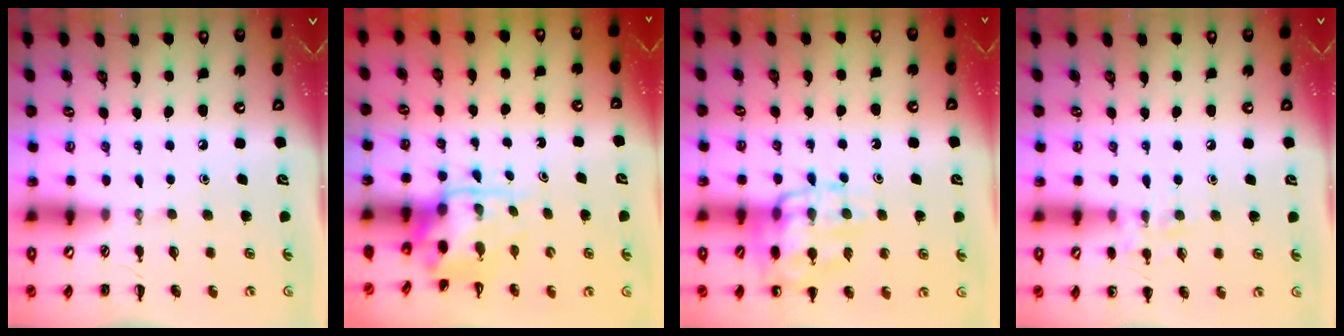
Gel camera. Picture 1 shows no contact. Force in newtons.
{"total": 3.6, "press": 3.5, "slide": 0.8}
{"total": 13.5, "press": 13.3, "slide": 2.0}
{"total": 7.9, "press": 7.7, "slide": 1.9}